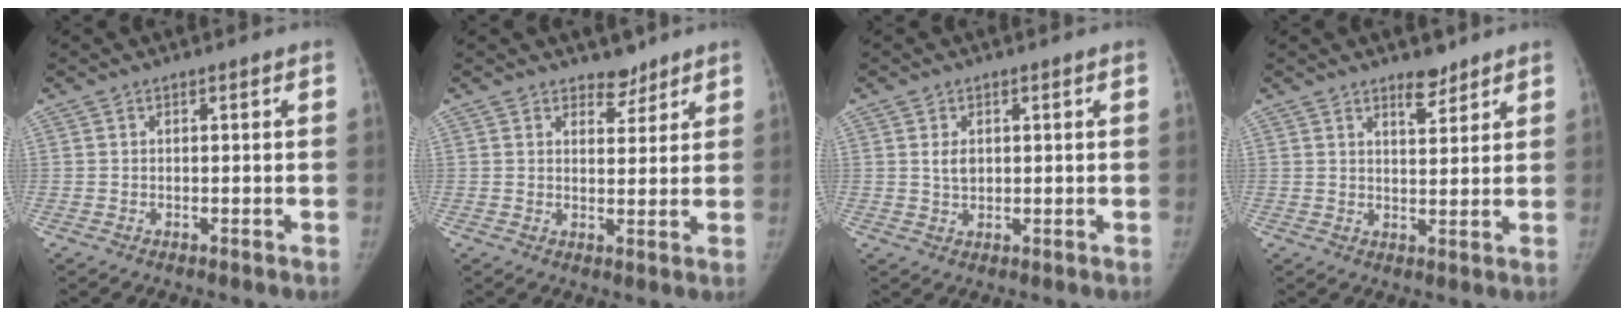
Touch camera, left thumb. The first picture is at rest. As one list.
[{"total": 3.5, "force": [2.9, 1.8, 0.7], "torque": [0.011, -0.022, 0.043]}, {"total": 2.6, "force": [0.6, 1.8, 1.8], "torque": [-0.023, -0.005, 0.014]}, {"total": 4.2, "force": [3.3, 1.6, 2.1], "torque": [-0.017, -0.025, 0.052]}]